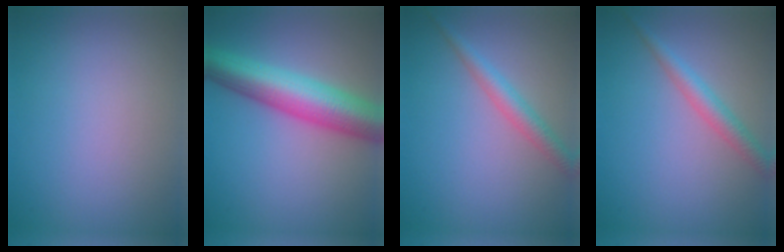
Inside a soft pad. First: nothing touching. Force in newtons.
{"total": 8.5, "press": 8.5, "slide": 0.3}
{"total": 2.5, "press": 2.5, "slide": 0.1}
{"total": 2.5, "press": 2.5, "slide": 0.1}